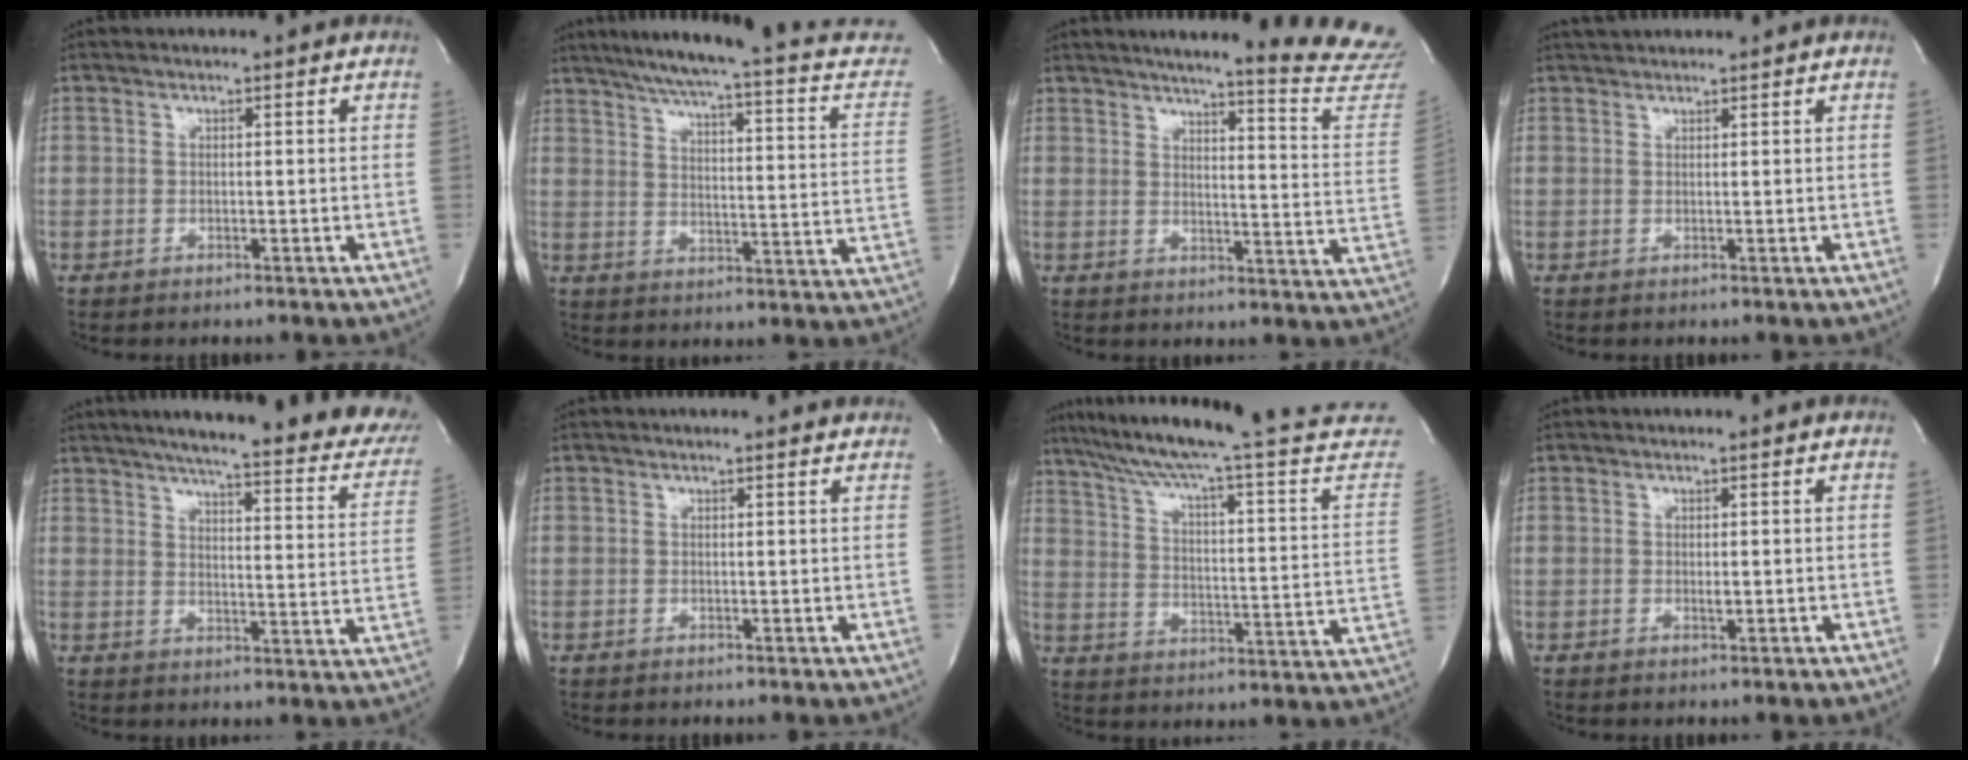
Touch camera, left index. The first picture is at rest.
{"total": 22.0, "force": [18.5, 2.1, 11.7], "torque": [-0.167, -0.041, 0.217]}
{"total": 21.2, "force": [19.8, -0.7, 7.6], "torque": [-0.098, -0.121, 0.220]}
{"total": 2.4, "force": [2.4, 0.2, 0.5], "torque": [-0.010, 0.023, 0.043]}
{"total": 28.3, "force": [22.9, 4.6, 16.0], "torque": [-0.204, -0.036, 0.267]}
{"total": 3.5, "force": [3.3, 0.2, 1.0], "torque": [-0.017, 0.001, 0.026]}
{"total": 29.2, "force": [26.0, 0.1, 13.2], "torque": [-0.209, -0.075, 0.337]}
{"total": 0.6, "force": [0.0, 0.2, 0.5], "torque": [-0.013, -0.005, 0.000]}